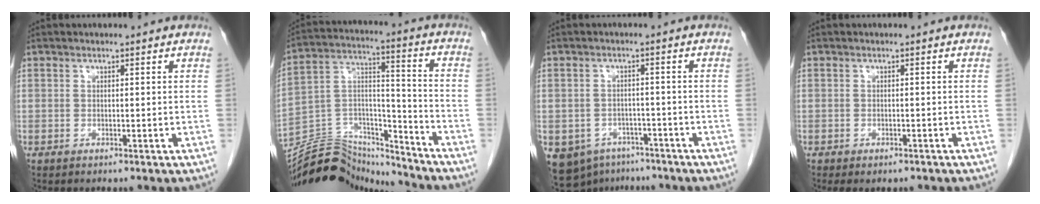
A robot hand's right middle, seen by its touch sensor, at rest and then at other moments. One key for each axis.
{"total": 17.8, "fx": -17.4, "fy": 3.1, "fz": 1.8, "tx": -0.035, "ty": 0.055, "tz": -0.290}
{"total": 10.0, "fx": -6.4, "fy": 7.2, "fz": 2.9, "tx": -0.066, "ty": 0.002, "tz": -0.083}
{"total": 2.8, "fx": -2.2, "fy": 1.2, "fz": 1.2, "tx": -0.012, "ty": -0.005, "tz": -0.026}